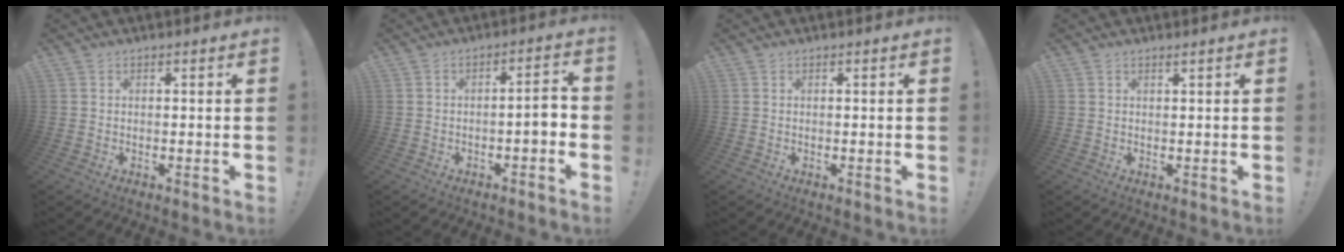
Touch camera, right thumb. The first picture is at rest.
{"total": 4.4, "force": [-2.2, 0.6, 3.8], "torque": [-0.071, 0.011, -0.037]}
{"total": 0.0}
{"total": 0.7, "force": [0.5, -0.1, 0.5], "torque": [-0.011, 0.001, 0.008]}